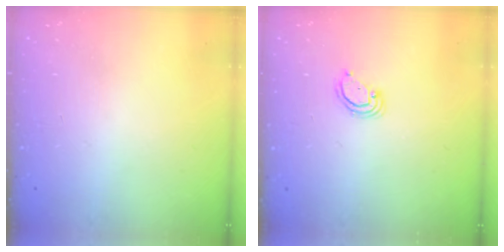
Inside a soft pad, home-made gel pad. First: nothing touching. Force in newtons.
{"total": 3.6, "press": 3.6, "slide": 0.3}